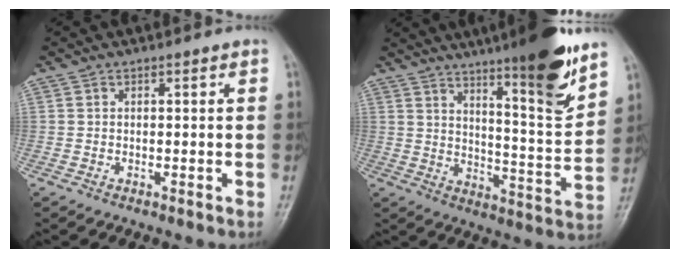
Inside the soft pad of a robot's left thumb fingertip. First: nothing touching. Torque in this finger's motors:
{"motor_torque": [2.60, 1.35, 1.53, -1.24, 0.37]}